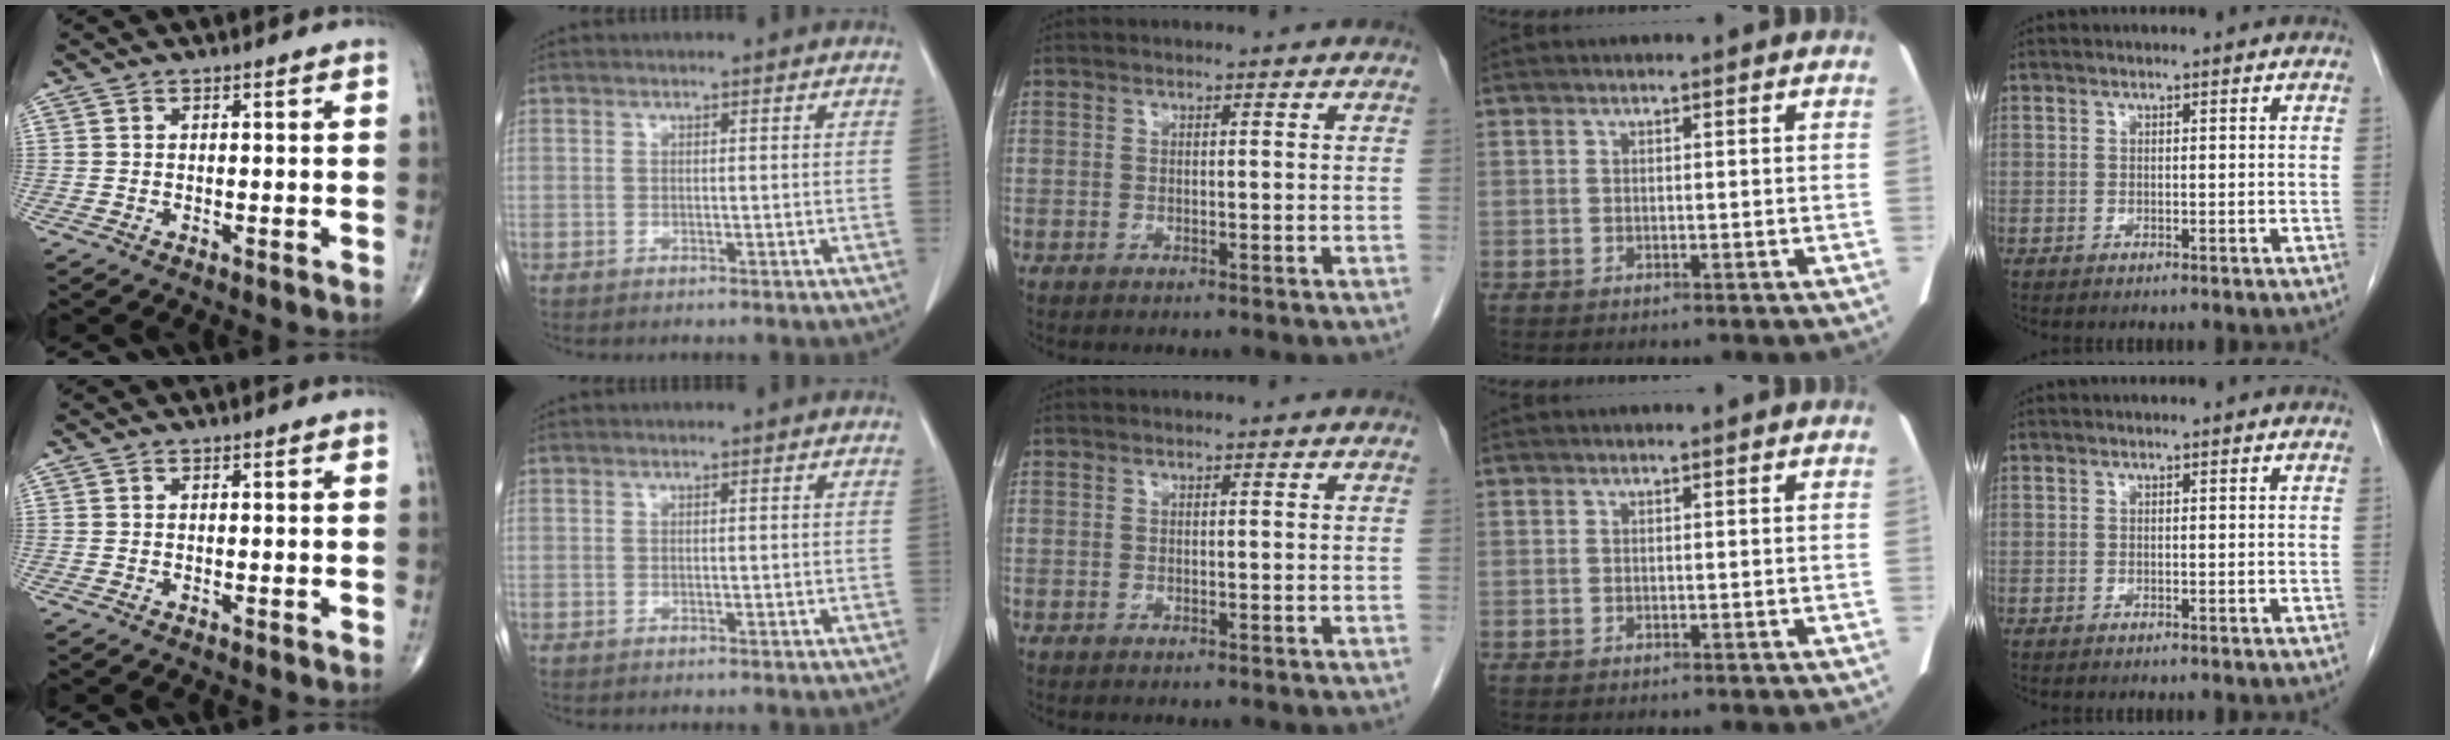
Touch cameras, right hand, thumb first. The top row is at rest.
{}